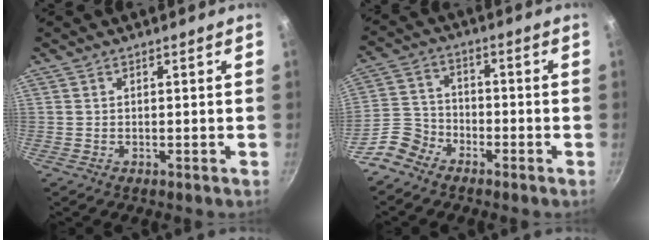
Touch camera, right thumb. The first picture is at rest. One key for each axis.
{"total": 6.8, "fx": -4.9, "fy": 4.1, "fz": 2.1, "tx": -0.025, "ty": 0.042, "tz": -0.110}